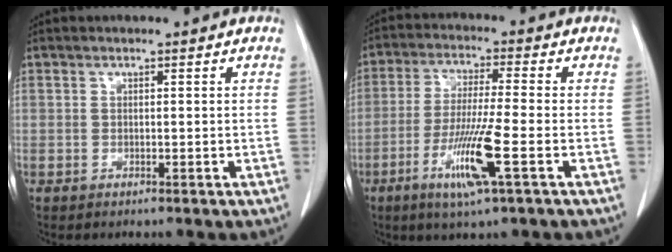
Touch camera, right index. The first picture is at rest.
{"total": 10.0, "force": [-3.9, -0.4, 9.2], "torque": [-0.181, -0.020, -0.076]}